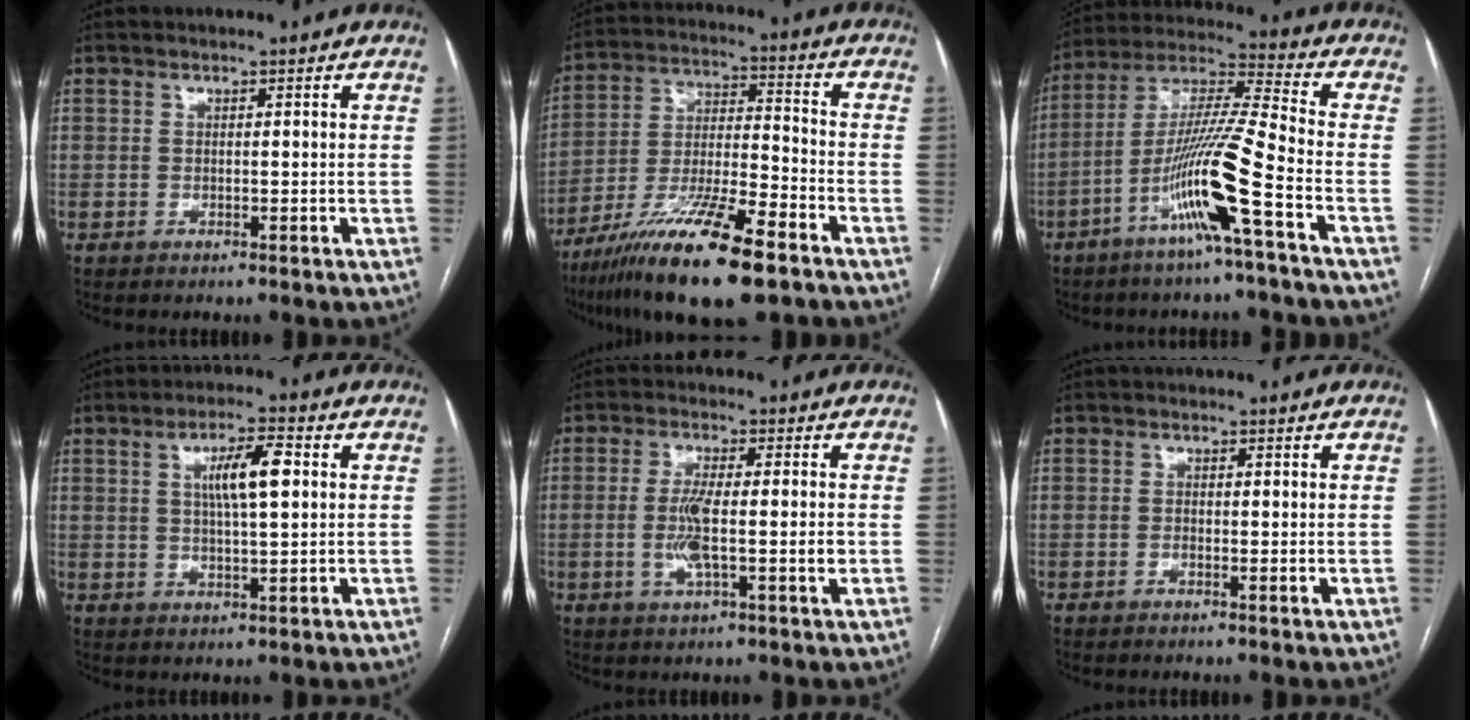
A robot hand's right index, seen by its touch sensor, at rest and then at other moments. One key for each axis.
{"total": 17.8, "fx": -11.4, "fy": 2.2, "fz": 13.5, "tx": -0.252, "ty": -0.033, "tz": -0.205}
{"total": 13.8, "fx": -6.2, "fy": -1.6, "fz": 12.2, "tx": -0.242, "ty": -0.003, "tz": -0.121}
{"total": 6.8, "fx": 1.7, "fy": 1.1, "fz": 6.5, "tx": -0.115, "ty": 0.010, "tz": 0.031}
{"total": 6.9, "fx": -1.0, "fy": 0.7, "fz": 6.8, "tx": -0.133, "ty": -0.002, "tz": -0.020}
{"total": 0.9, "fx": -0.3, "fy": 0.2, "fz": 0.9, "tx": -0.015, "ty": 0.001, "tz": -0.006}